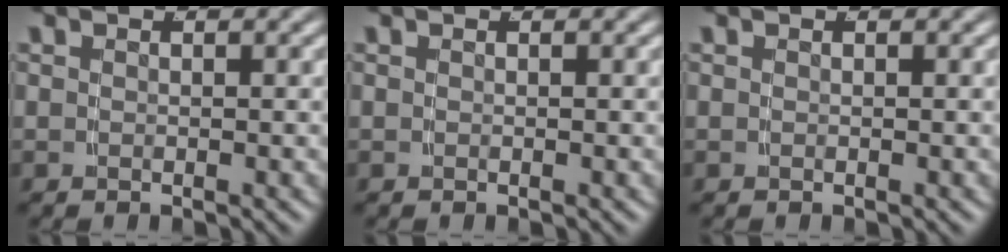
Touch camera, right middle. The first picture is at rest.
{"total": 0.0}
{"total": 0.0}